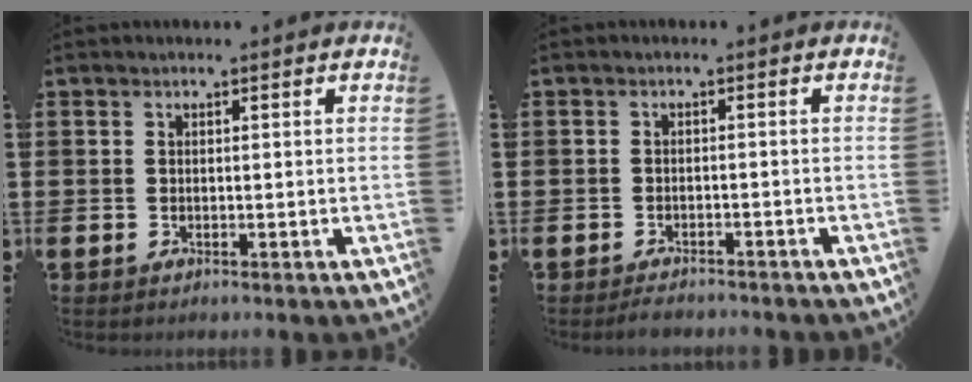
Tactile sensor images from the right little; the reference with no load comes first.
{"total": 1.4, "force": [-1.4, 0.1, 0.1], "torque": [-0.006, 0.001, -0.029]}